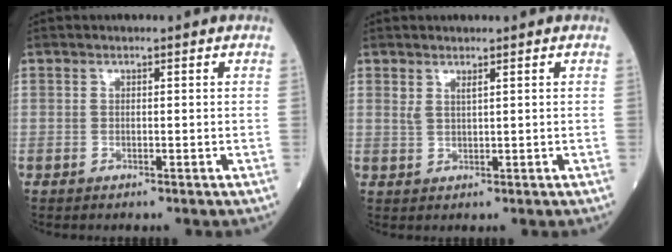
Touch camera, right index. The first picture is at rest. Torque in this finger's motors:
{"motor_torque": [-0.24, -0.04, 0.00, 0.02]}